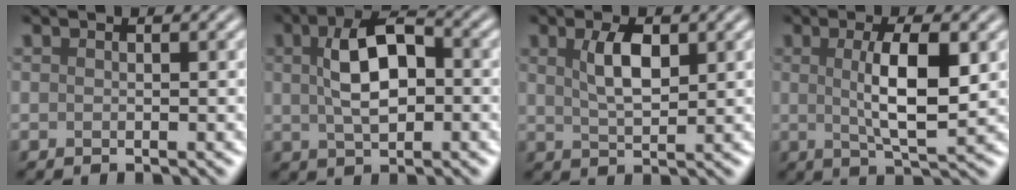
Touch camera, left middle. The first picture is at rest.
{"total": 6.3, "force": [0.8, 3.3, 5.4], "torque": [-0.096, 0.014, 0.010]}
{"total": 3.5, "force": [1.2, 1.4, 2.9], "torque": [-0.058, 0.002, 0.025]}
{"total": 5.8, "force": [0.7, 1.5, 5.6], "torque": [-0.099, 0.001, 0.015]}